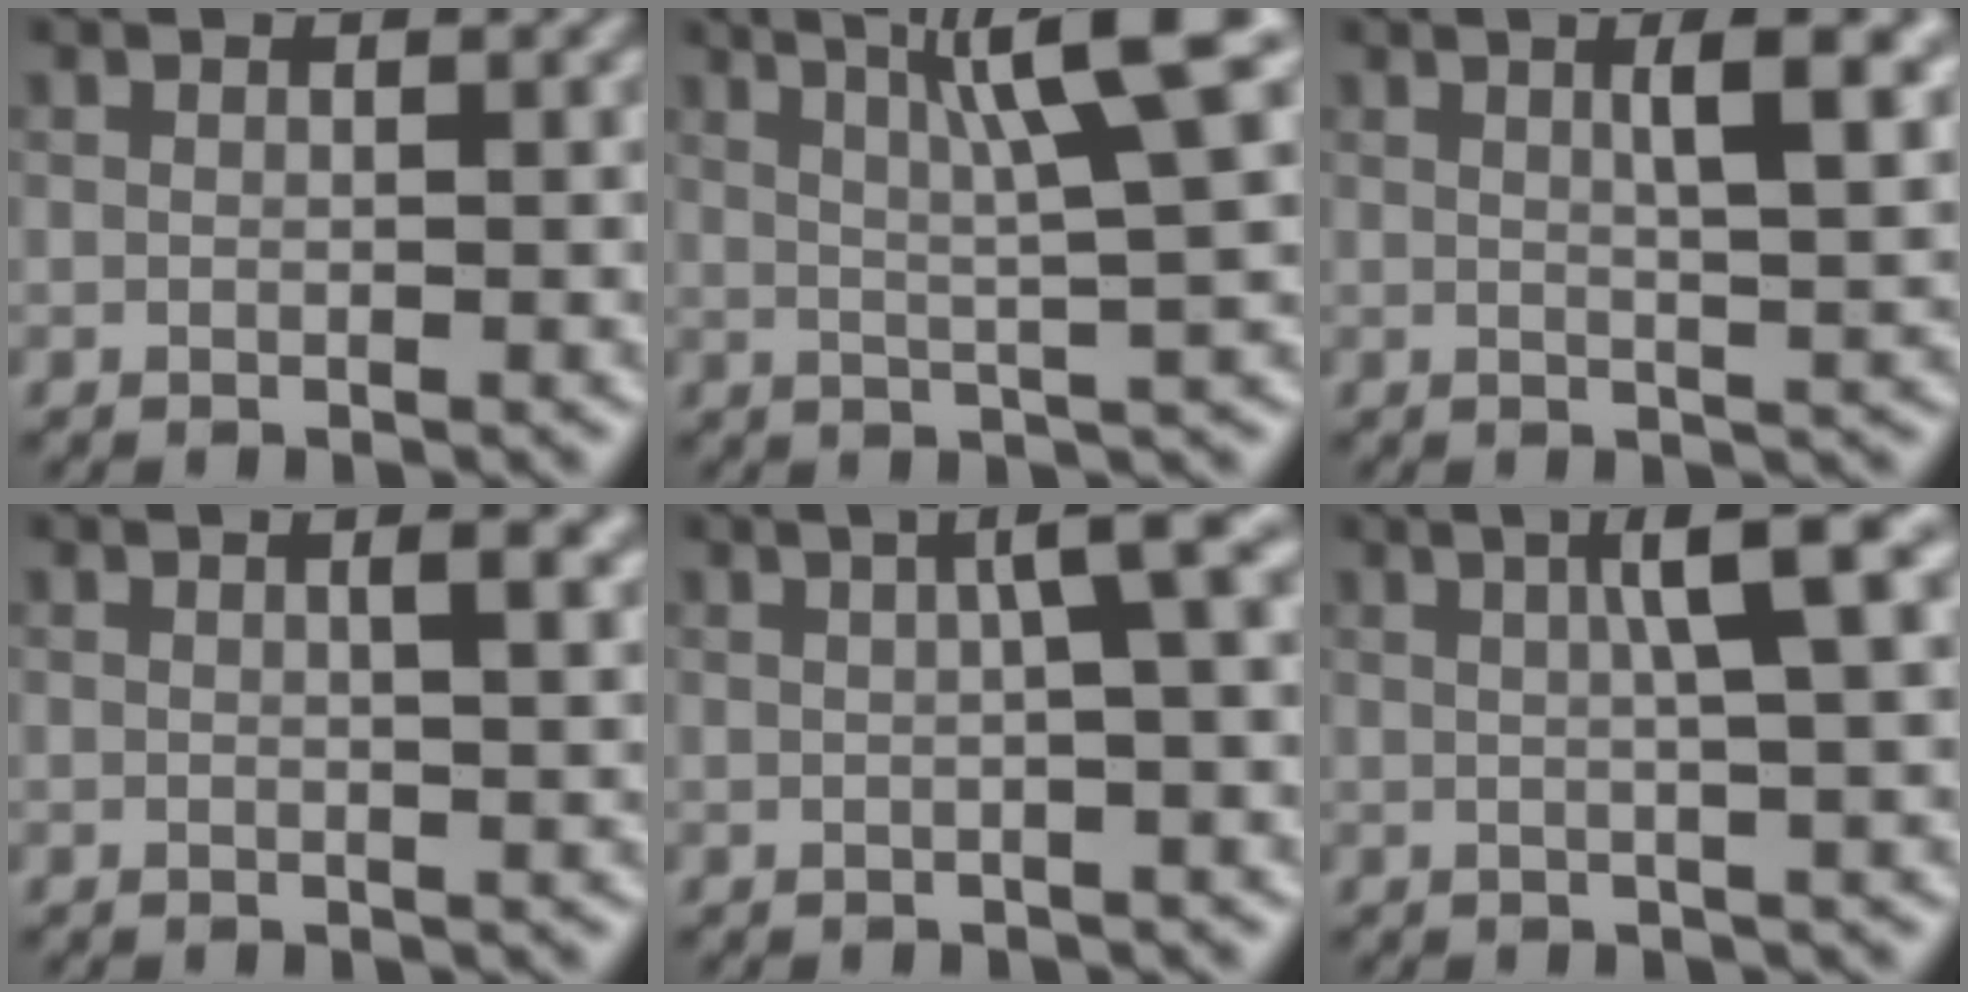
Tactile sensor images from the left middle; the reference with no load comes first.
{"total": 7.7, "force": [3.2, 0.9, 7.0], "torque": [-0.095, 0.017, 0.053]}
{"total": 5.7, "force": [1.8, 1.5, 5.2], "torque": [-0.054, 0.010, 0.022]}
{"total": 3.0, "force": [1.0, 1.0, 2.7], "torque": [-0.022, 0.008, 0.008]}
{"total": 3.9, "force": [0.8, 0.7, 3.8], "torque": [-0.048, 0.016, 0.009]}
{"total": 5.4, "force": [1.4, 0.8, 5.1], "torque": [-0.068, 0.017, 0.020]}